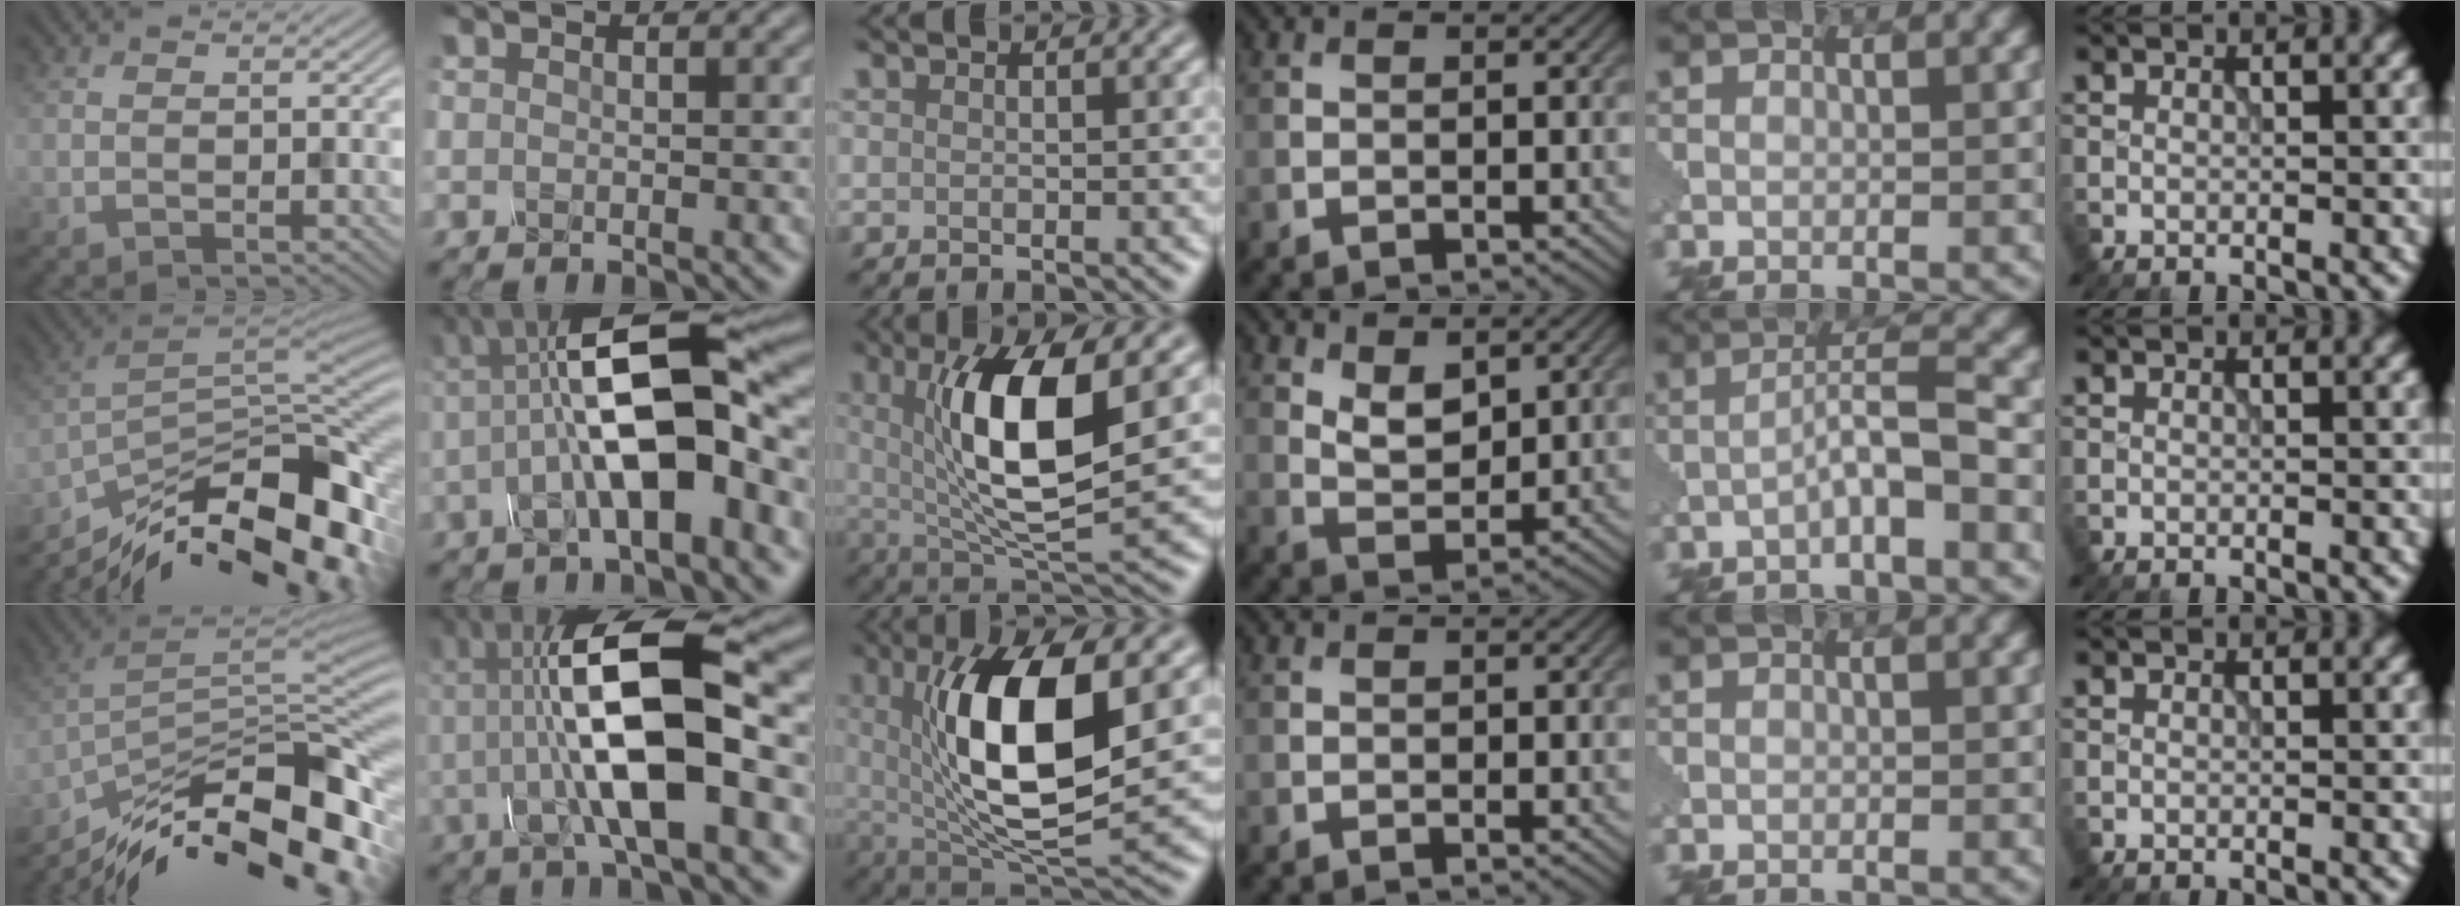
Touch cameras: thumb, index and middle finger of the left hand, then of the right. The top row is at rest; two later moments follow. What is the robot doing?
{"motion": "assemble", "object": "glue stick"}